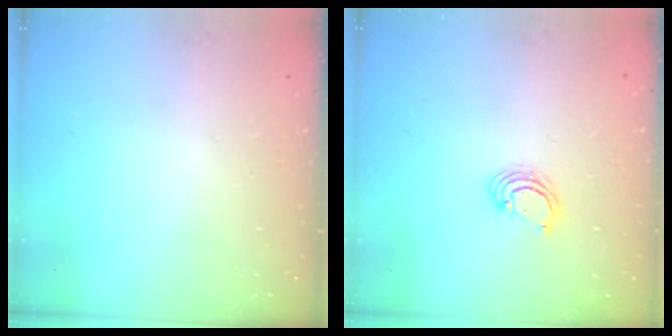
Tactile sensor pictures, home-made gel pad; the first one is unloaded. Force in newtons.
{"total": 3.2, "press": 3.2, "slide": 0.3}